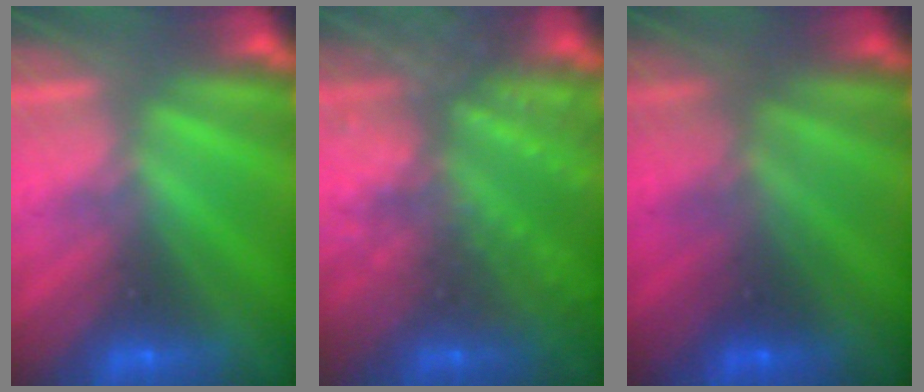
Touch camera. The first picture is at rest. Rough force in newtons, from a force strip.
{"total": 9.1}
{"total": 1.9}